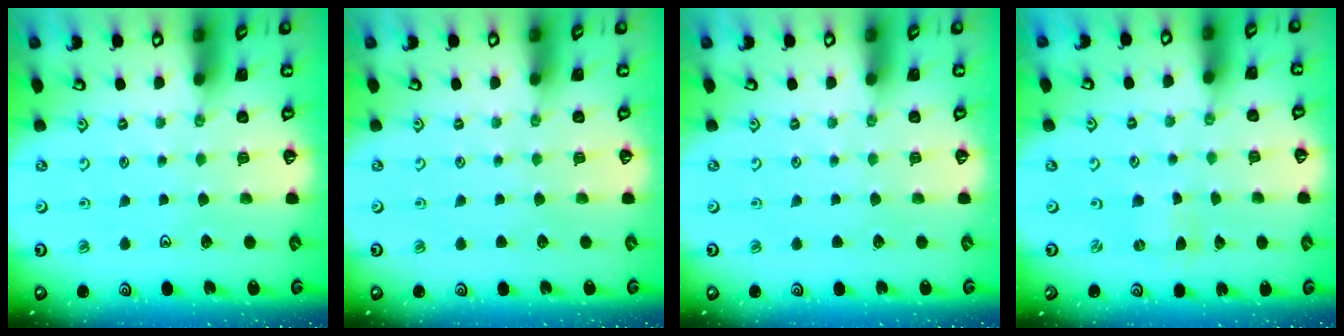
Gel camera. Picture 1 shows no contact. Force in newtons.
{"total": 0.0}
{"total": 0.0}
{"total": 0.0}